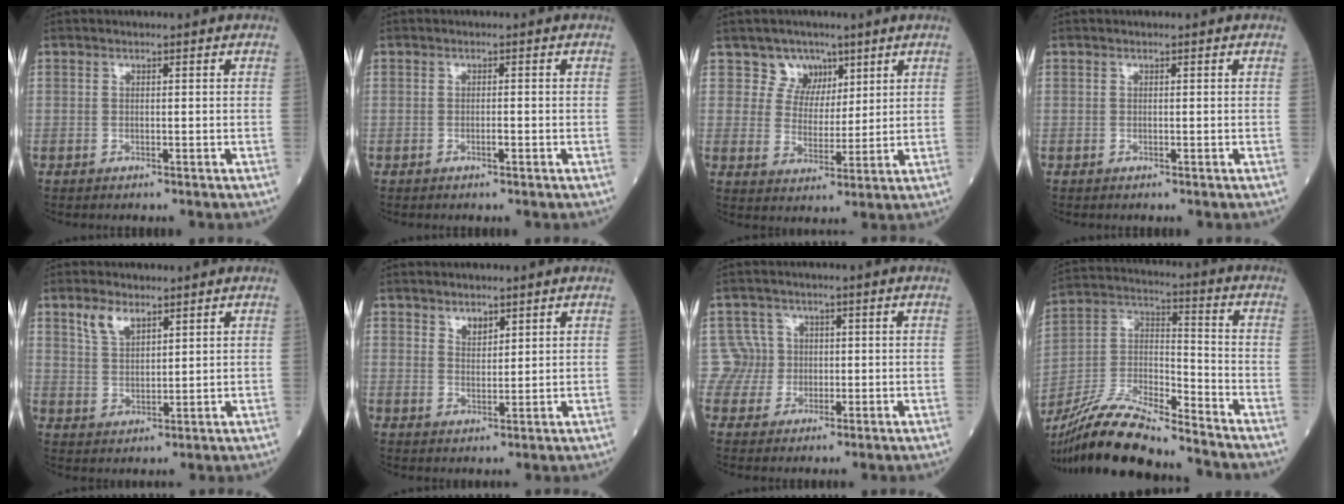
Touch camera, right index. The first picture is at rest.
{"total": 1.0, "force": [-0.5, 0.1, 0.8], "torque": [-0.015, 0.000, -0.009]}
{"total": 5.6, "force": [3.5, 4.3, 0.4], "torque": [-0.004, 0.002, 0.064]}
{"total": 0.0}
{"total": 4.5, "force": [3.1, 2.0, 2.5], "torque": [-0.056, 0.002, 0.067]}
{"total": 2.4, "force": [1.8, 1.2, 1.0], "torque": [-0.019, -0.004, 0.036]}
{"total": 4.0, "force": [0.2, 3.9, -0.9], "torque": [0.038, 0.012, 0.000]}
{"total": 18.1, "force": [-16.3, 1.6, 7.6], "torque": [-0.161, -0.001, -0.304]}